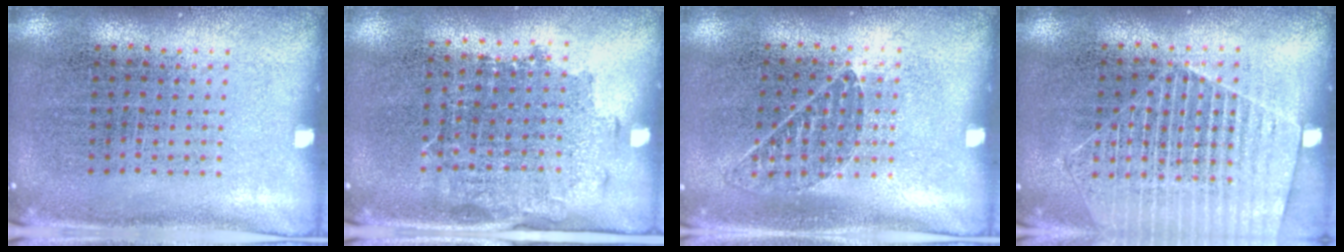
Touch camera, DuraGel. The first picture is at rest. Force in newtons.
{"total": 1.4, "press": 1.2, "slide": 0.7}
{"total": 0.8, "press": 0.7, "slide": 0.3}
{"total": 1.6, "press": 1.4, "slide": 0.7}